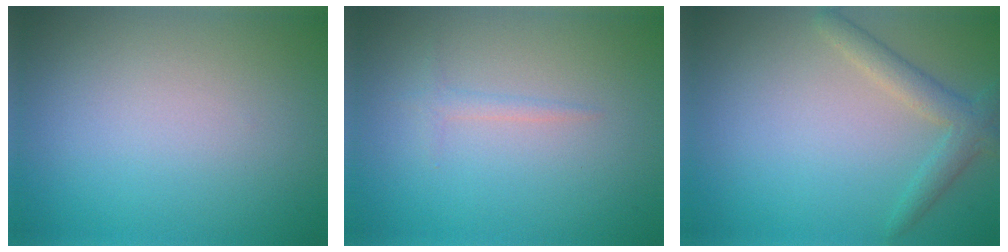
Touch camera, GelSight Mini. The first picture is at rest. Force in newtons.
{"total": 0.8, "press": 0.8, "slide": 0.1}
{"total": 2.6, "press": 2.6, "slide": 0.1}